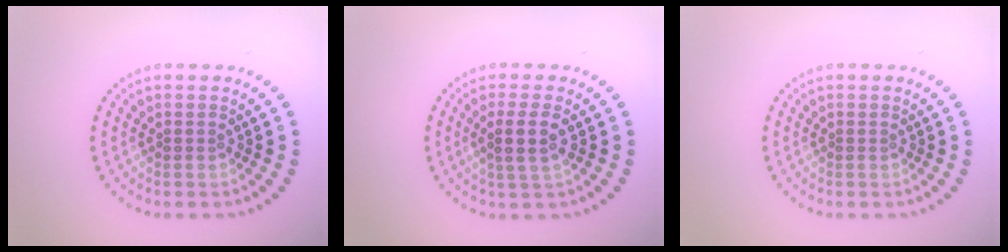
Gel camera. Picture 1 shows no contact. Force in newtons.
{"total": 2.4, "press": 2.1, "slide": 1.2}
{"total": 0.0}